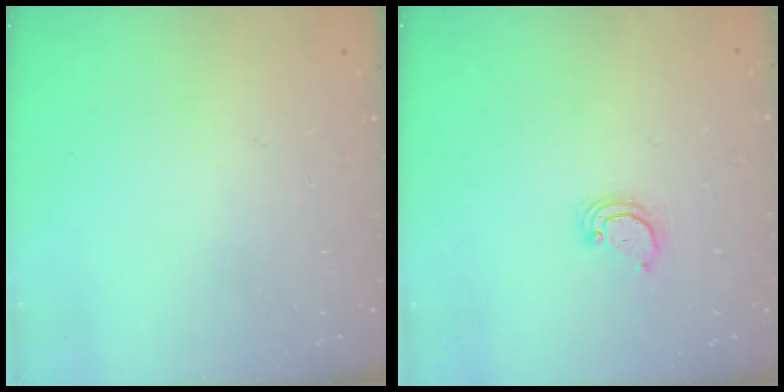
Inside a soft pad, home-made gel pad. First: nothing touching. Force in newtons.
{"total": 2.3, "press": 2.3, "slide": 0.2}